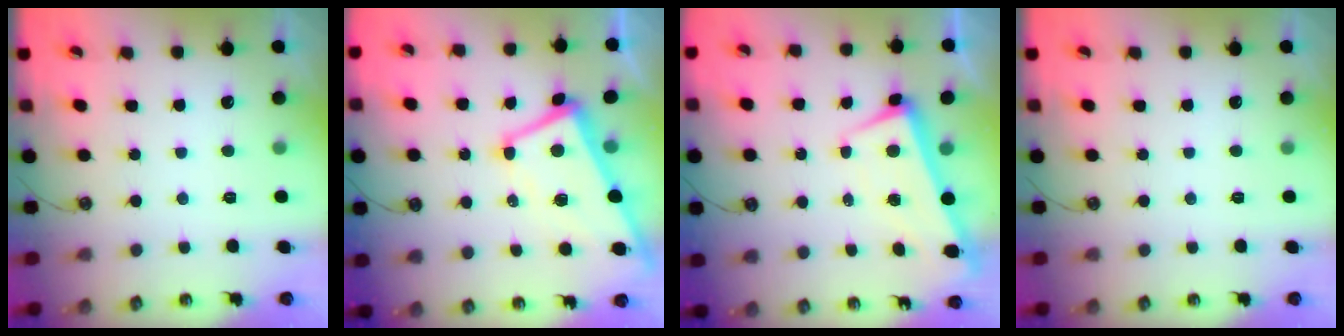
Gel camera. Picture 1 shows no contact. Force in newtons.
{"total": 2.0, "press": 1.7, "slide": 1.1}
{"total": 2.0, "press": 1.1, "slide": 1.7}
{"total": 0.0}